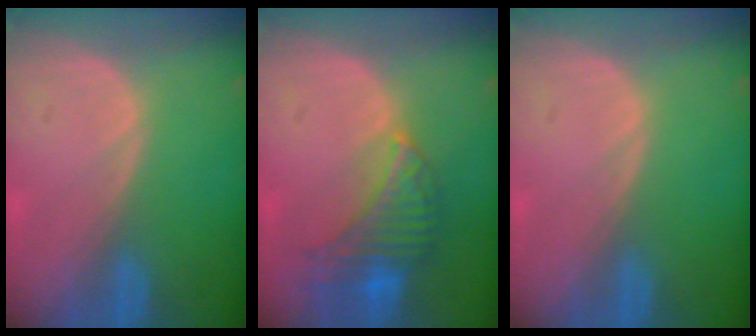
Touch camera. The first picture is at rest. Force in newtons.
{"total": 8.0, "press": 7.1, "slide": 3.8}
{"total": 0.0}